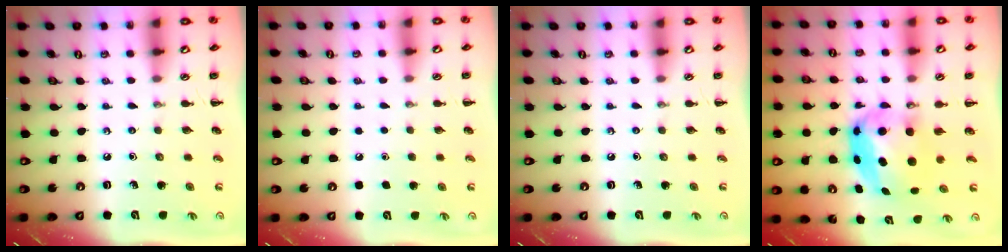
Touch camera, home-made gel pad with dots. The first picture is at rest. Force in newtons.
{"total": 1.6, "press": 1.6, "slide": 0.1}
{"total": 0.0}
{"total": 7.2, "press": 7.0, "slide": 1.6}